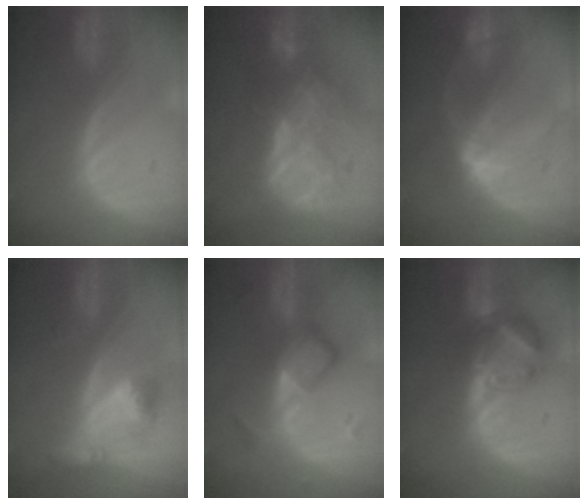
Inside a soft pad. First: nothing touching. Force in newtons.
{"total": 8.7, "press": 7.7, "slide": 4.1}
{"total": 5.1, "press": 4.8, "slide": 1.7}
{"total": 5.6, "press": 5.1, "slide": 2.4}
{"total": 6.3, "press": 5.4, "slide": 3.4}
{"total": 7.2, "press": 6.3, "slide": 3.5}